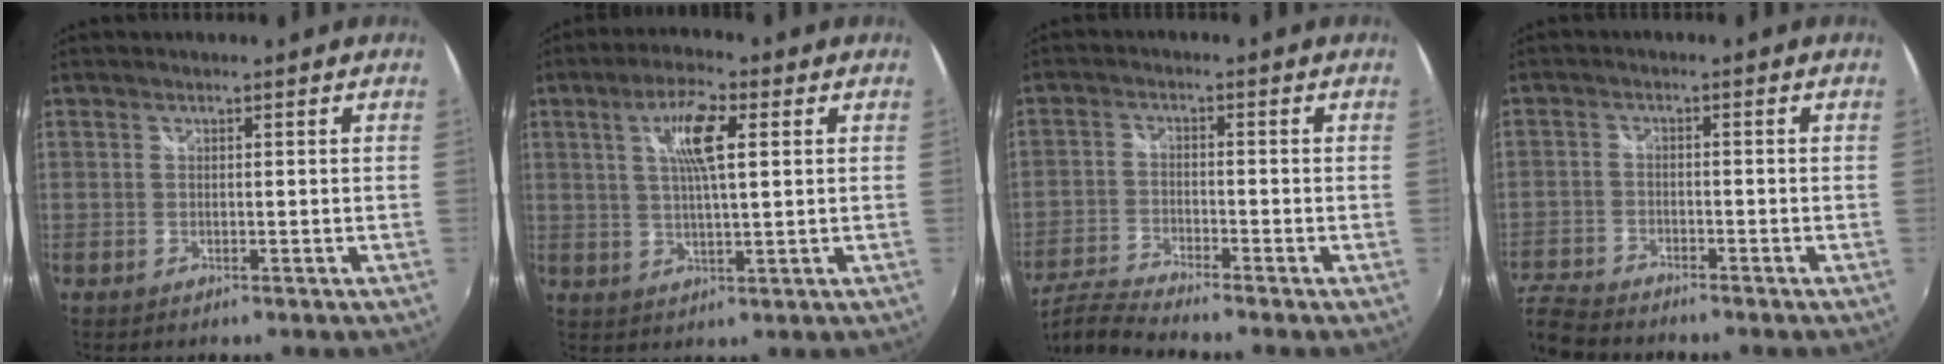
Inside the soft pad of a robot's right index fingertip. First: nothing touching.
{"total": 7.8, "force": [2.4, 1.9, 7.2], "torque": [-0.133, 0.007, 0.043]}
{"total": 7.9, "force": [-7.3, -0.1, 3.0], "torque": [-0.080, -0.018, -0.146]}
{"total": 9.1, "force": [-8.4, 2.5, 2.6], "torque": [-0.091, -0.019, -0.164]}